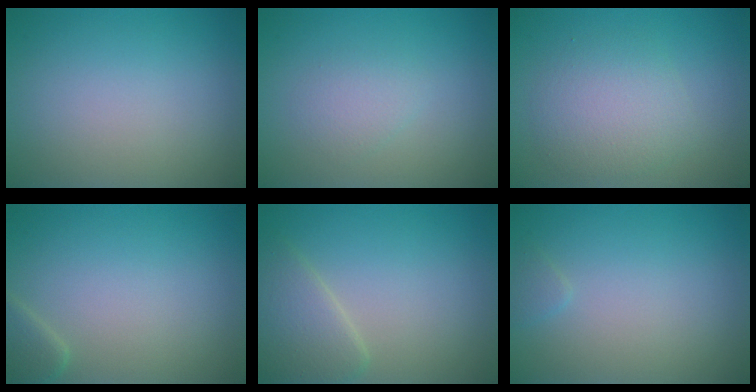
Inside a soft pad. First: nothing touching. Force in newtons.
{"total": 1.5, "press": 1.5, "slide": 0.1}
{"total": 3.6, "press": 3.6, "slide": 0.0}
{"total": 1.7, "press": 1.7, "slide": 0.2}
{"total": 3.3, "press": 3.3, "slide": 0.3}
{"total": 0.6, "press": 0.6, "slide": 0.1}